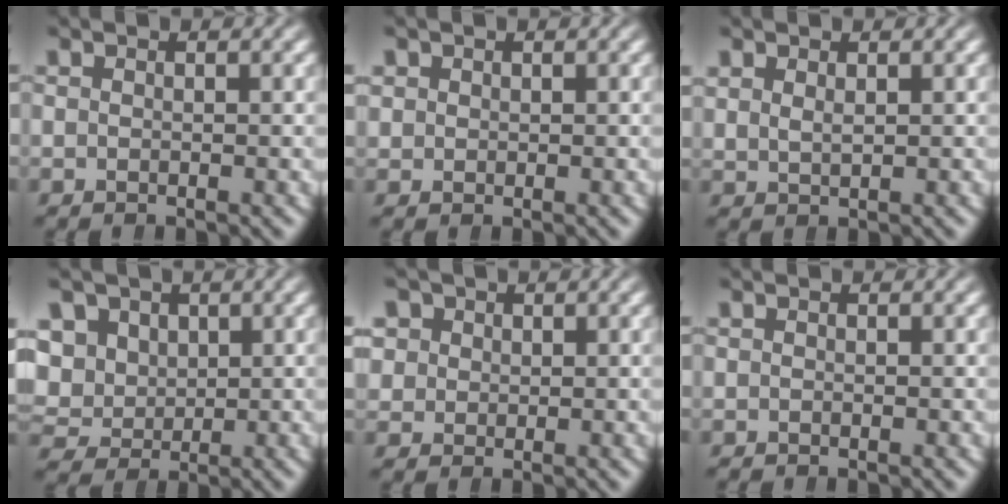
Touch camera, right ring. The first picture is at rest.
{"total": 1.2, "force": [0.8, 0.8, 0.3], "torque": [-0.009, -0.007, 0.024]}
{"total": 1.3, "force": [1.2, 0.1, 0.5], "torque": [-0.011, -0.004, 0.033]}
{"total": 8.4, "force": [1.0, 7.6, 3.5], "torque": [-0.094, -0.029, 0.024]}
{"total": 3.8, "force": [1.5, 3.3, 1.4], "torque": [-0.037, -0.007, 0.033]}
{"total": 0.0}